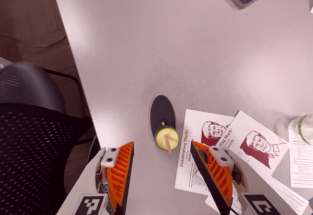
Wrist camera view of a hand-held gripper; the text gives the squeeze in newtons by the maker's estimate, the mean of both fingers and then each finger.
{"total": 1.2, "left": 2.2, "right": 0.3}